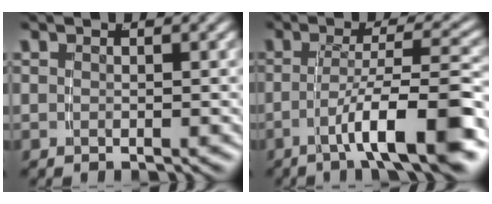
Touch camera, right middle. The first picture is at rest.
{"total": 8.1, "force": [-3.9, 0.9, 7.0], "torque": [-0.097, 0.004, -0.059]}